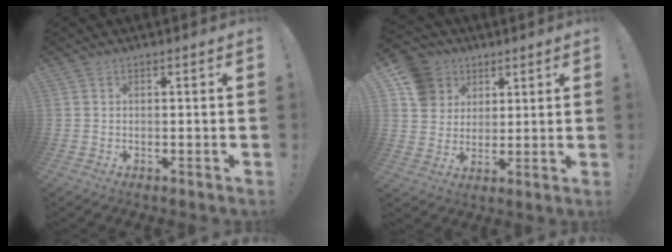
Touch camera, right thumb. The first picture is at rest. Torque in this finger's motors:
{"motor_torque": [-0.76, 0.68, 0.62, 0.39, 0.22]}